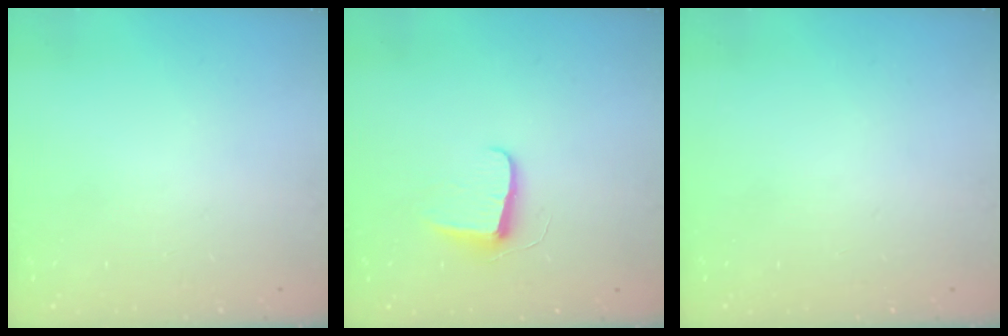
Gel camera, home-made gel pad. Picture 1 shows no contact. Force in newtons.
{"total": 7.3, "press": 7.3, "slide": 0.4}
{"total": 0.0}